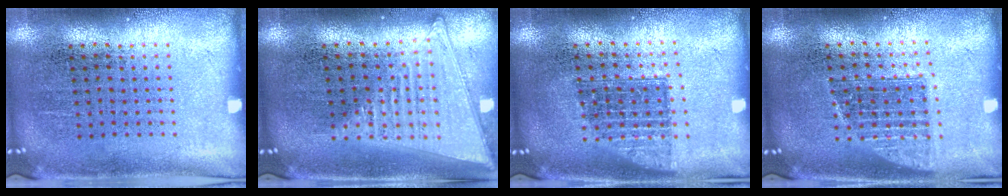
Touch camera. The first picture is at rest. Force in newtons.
{"total": 1.7, "press": 1.6, "slide": 0.6}
{"total": 1.4, "press": 1.2, "slide": 0.7}
{"total": 1.3, "press": 1.1, "slide": 0.7}